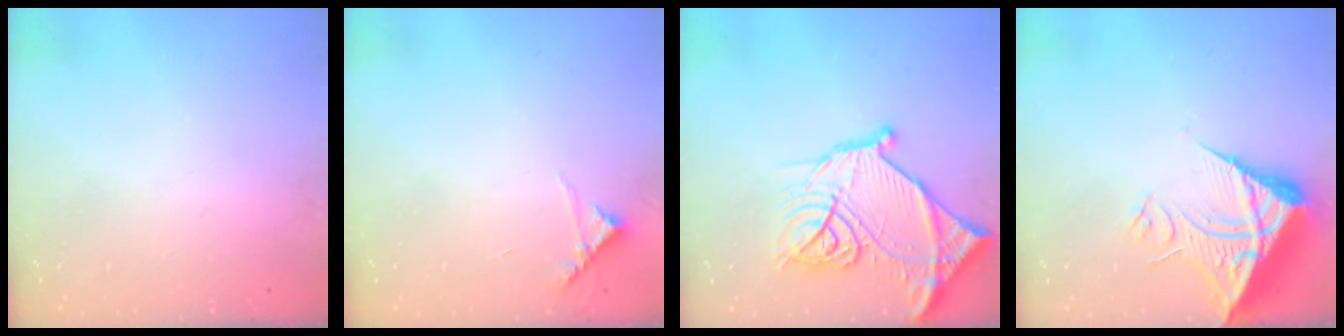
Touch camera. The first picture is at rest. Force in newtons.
{"total": 5.4, "press": 5.4, "slide": 0.4}
{"total": 21.2, "press": 21.1, "slide": 1.9}
{"total": 10.6, "press": 10.5, "slide": 1.1}